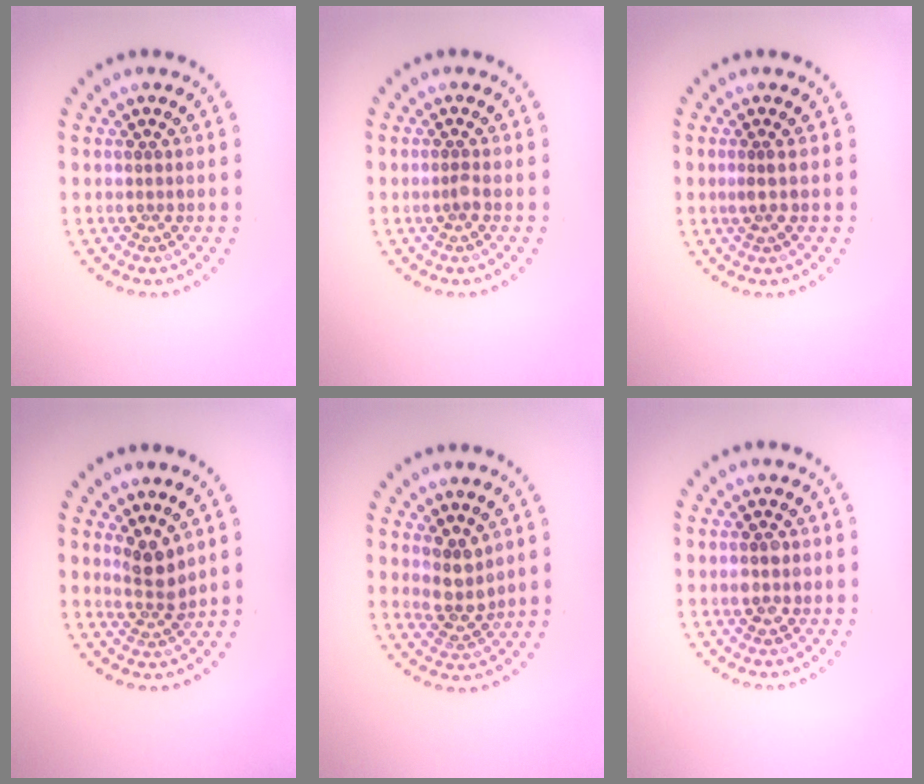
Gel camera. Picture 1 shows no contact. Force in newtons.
{"total": 0.7, "press": 0.5, "slide": 0.5}
{"total": 0.9, "press": 0.6, "slide": 0.7}
{"total": 2.3, "press": 1.8, "slide": 1.5}
{"total": 2.7, "press": 2.4, "slide": 1.2}
{"total": 1.9, "press": 1.9, "slide": 0.1}